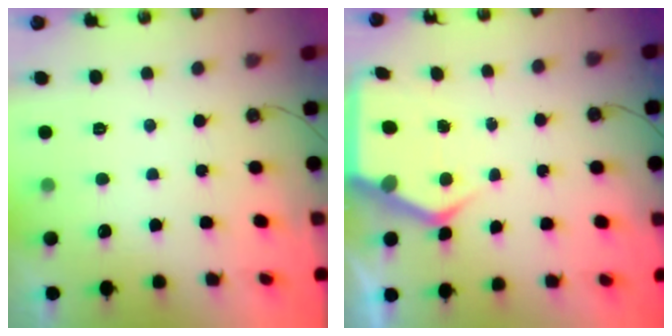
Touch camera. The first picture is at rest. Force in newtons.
{"total": 7.2, "press": 7.2, "slide": 0.7}